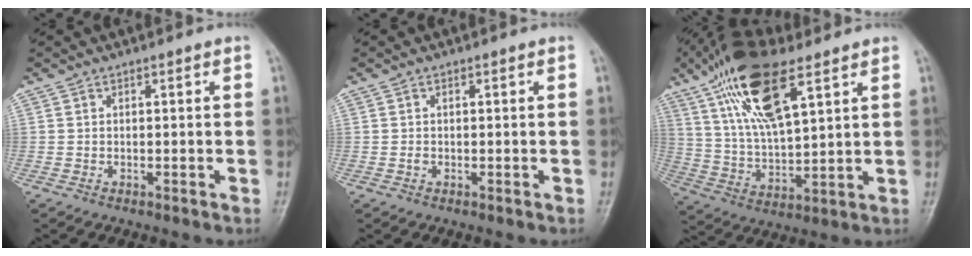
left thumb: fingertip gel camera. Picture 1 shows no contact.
{"total": 0.8, "force": [-0.1, 0.6, 0.5], "torque": [-0.005, 0.001, -0.001]}
{"total": 17.5, "force": [9.3, 6.2, 13.4], "torque": [-0.243, -0.026, 0.177]}